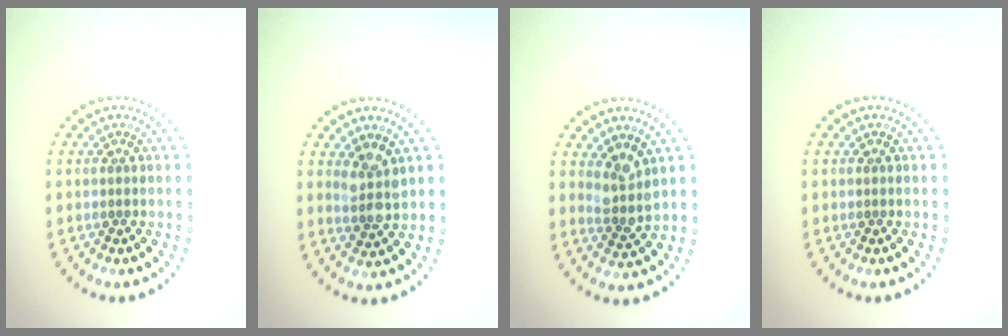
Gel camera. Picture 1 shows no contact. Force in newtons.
{"total": 2.4, "press": 2.2, "slide": 1.1}
{"total": 2.4, "press": 1.8, "slide": 1.6}
{"total": 0.0}